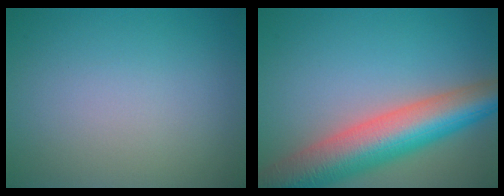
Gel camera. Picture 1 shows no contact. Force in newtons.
{"total": 10.1, "press": 10.1, "slide": 0.7}